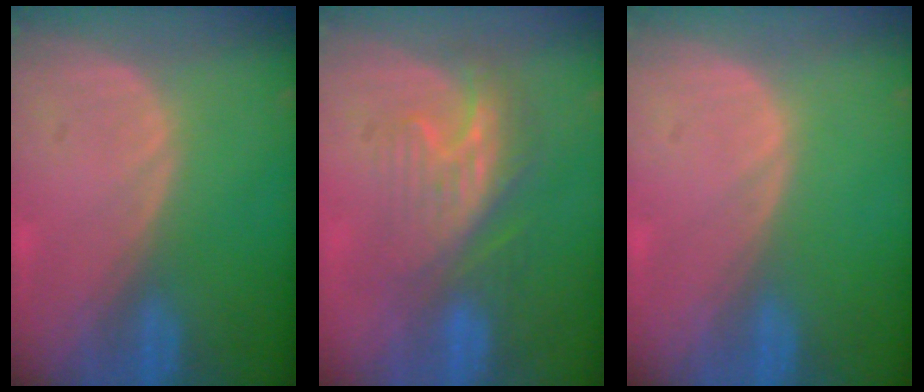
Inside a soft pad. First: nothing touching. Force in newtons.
{"total": 8.6, "press": 7.6, "slide": 4.0}
{"total": 0.0}